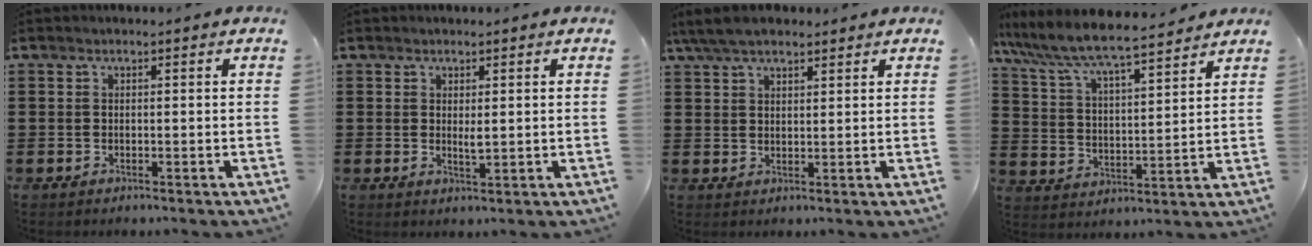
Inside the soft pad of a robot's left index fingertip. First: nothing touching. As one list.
[{"total": 2.1, "force": [0.5, 0.4, 2.0], "torque": [-0.038, -0.001, 0.008]}, {"total": 5.2, "force": [4.1, 1.6, 2.8], "torque": [-0.064, 0.001, 0.077]}, {"total": 6.9, "force": [6.4, 0.3, 2.6], "torque": [-0.078, -0.040, 0.106]}]